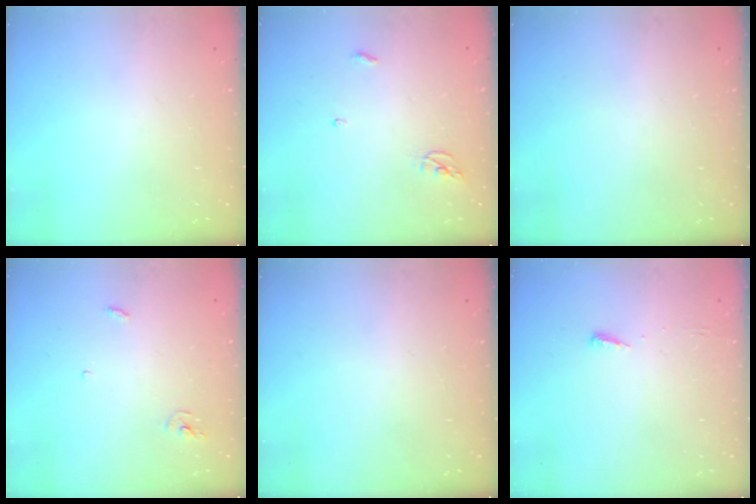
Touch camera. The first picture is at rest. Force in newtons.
{"total": 3.5, "press": 3.5, "slide": 0.3}
{"total": 0.0}
{"total": 2.9, "press": 2.9, "slide": 0.2}
{"total": 0.0}
{"total": 3.7, "press": 3.7, "slide": 0.5}